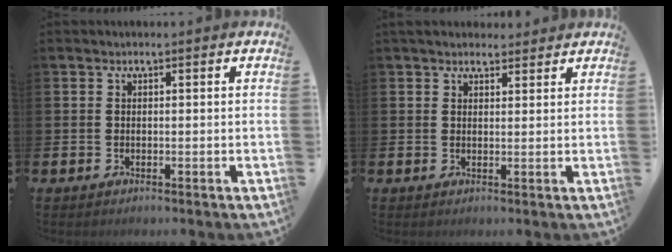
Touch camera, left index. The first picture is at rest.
{"total": 2.5, "force": [2.3, 1.0, 0.2], "torque": [0.001, -0.006, 0.040]}